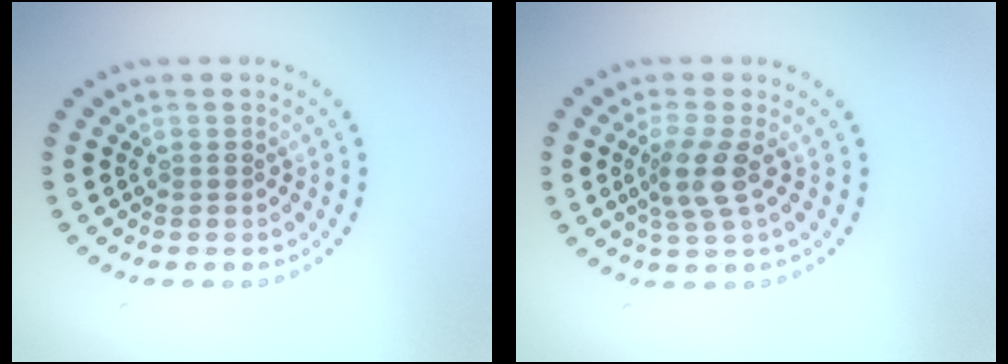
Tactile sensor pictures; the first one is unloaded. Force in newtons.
{"total": 2.9, "press": 2.2, "slide": 1.8}